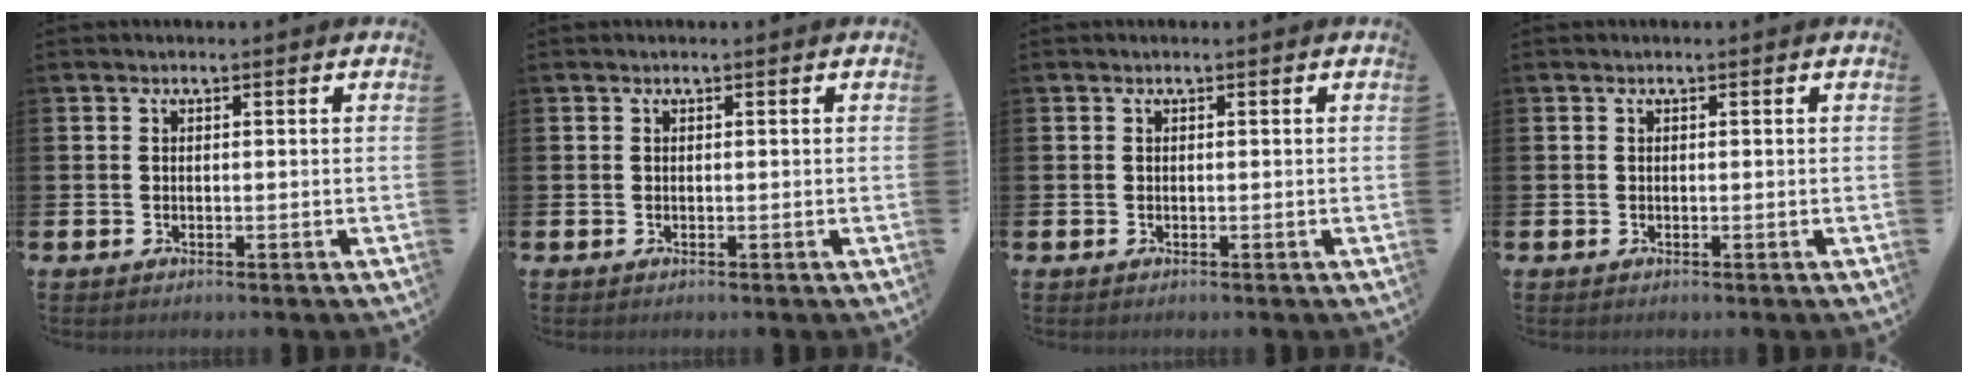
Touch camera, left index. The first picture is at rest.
{"total": 0.0}
{"total": 0.0}
{"total": 0.0}